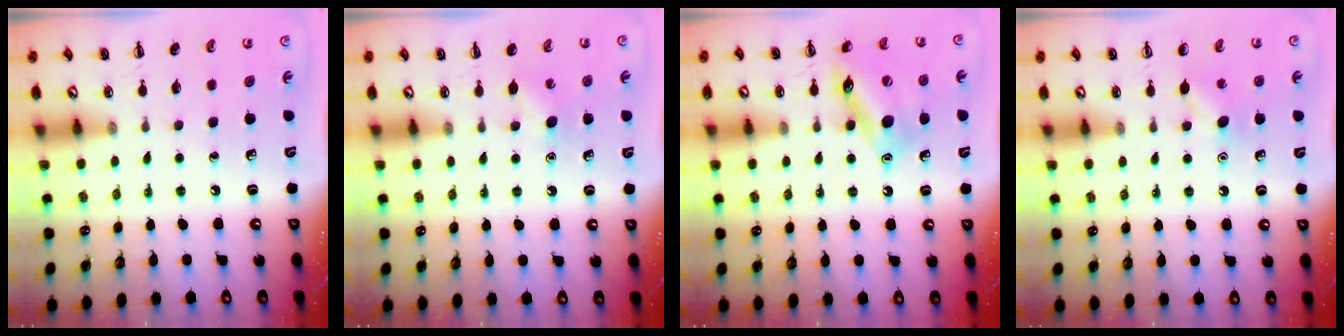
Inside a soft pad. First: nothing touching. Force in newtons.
{"total": 4.8, "press": 4.6, "slide": 1.3}
{"total": 14.6, "press": 14.4, "slide": 2.2}
{"total": 6.3, "press": 6.0, "slide": 1.9}